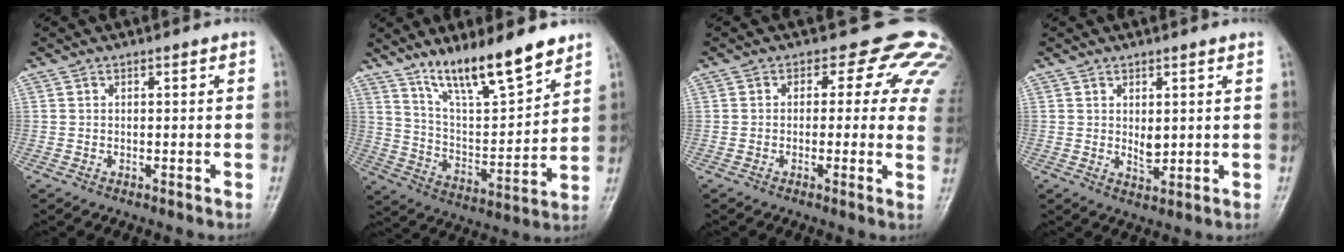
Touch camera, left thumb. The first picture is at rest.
{"total": 15.8, "force": [11.8, 3.6, 9.9], "torque": [-0.144, -0.071, 0.215]}
{"total": 11.6, "force": [5.7, 7.3, 6.9], "torque": [-0.027, -0.010, 0.040]}
{"total": 2.9, "force": [0.8, 1.5, 2.3], "torque": [-0.032, -0.012, 0.016]}